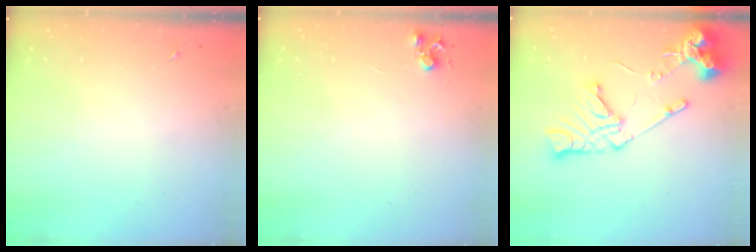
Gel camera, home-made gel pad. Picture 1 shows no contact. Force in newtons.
{"total": 4.6, "press": 4.5, "slide": 0.7}
{"total": 16.4, "press": 16.3, "slide": 1.9}